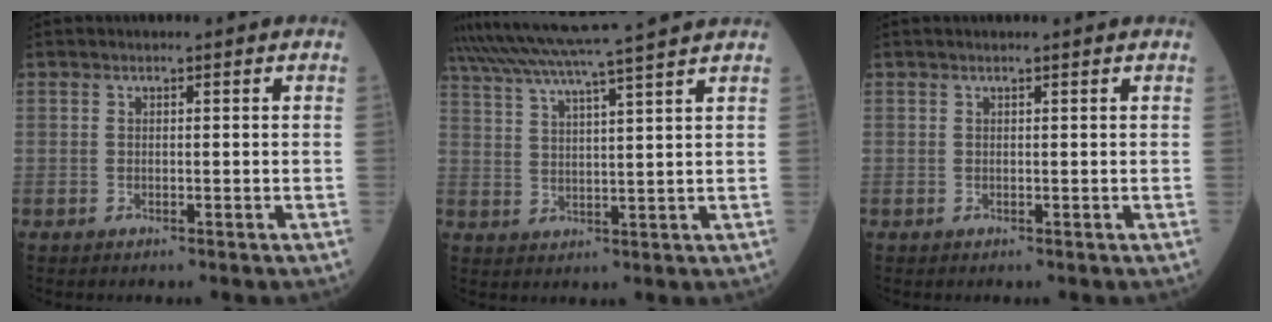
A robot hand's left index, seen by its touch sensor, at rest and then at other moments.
{"total": 14.4, "force": [12.4, -1.7, 7.1], "torque": [-0.138, 0.003, 0.179]}
{"total": 0.7, "force": [0.6, -0.2, 0.4], "torque": [-0.008, 0.003, 0.010]}